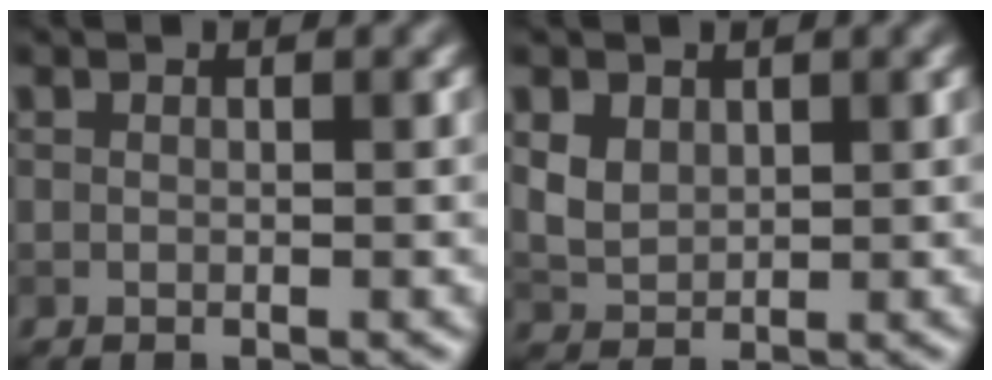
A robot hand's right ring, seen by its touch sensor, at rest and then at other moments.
{"total": 2.6, "force": [1.1, 2.0, 1.4], "torque": [-0.036, -0.003, 0.023]}